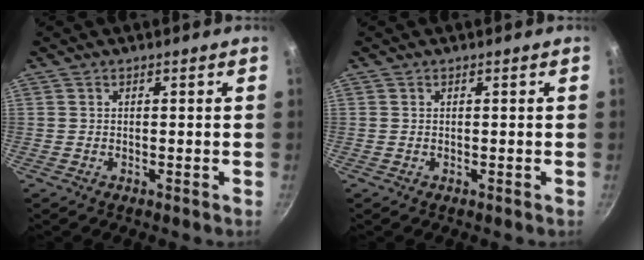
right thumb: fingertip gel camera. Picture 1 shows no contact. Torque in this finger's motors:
{"motor_torque": [0.16, 0.07, 0.32, -0.22, -0.04]}